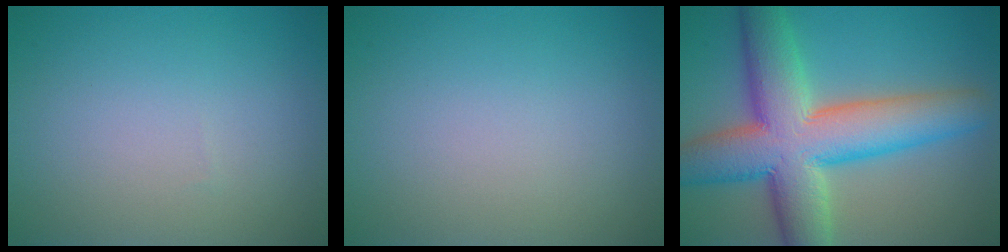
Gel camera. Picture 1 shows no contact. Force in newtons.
{"total": 0.0}
{"total": 11.9, "press": 11.9, "slide": 0.5}